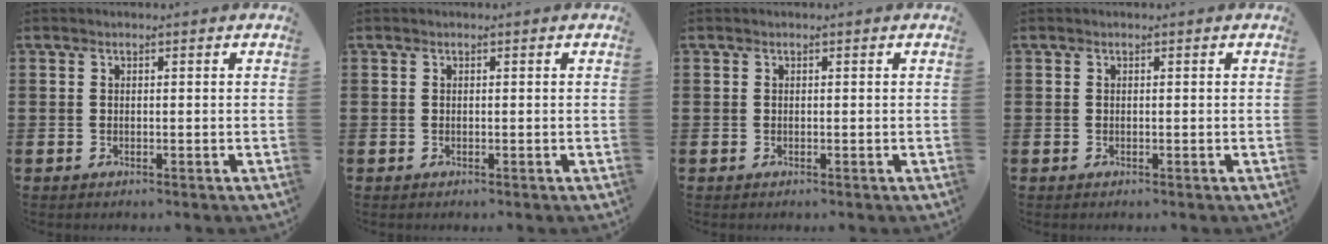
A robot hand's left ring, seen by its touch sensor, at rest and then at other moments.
{"total": 0.0}
{"total": 0.0}
{"total": 0.0}